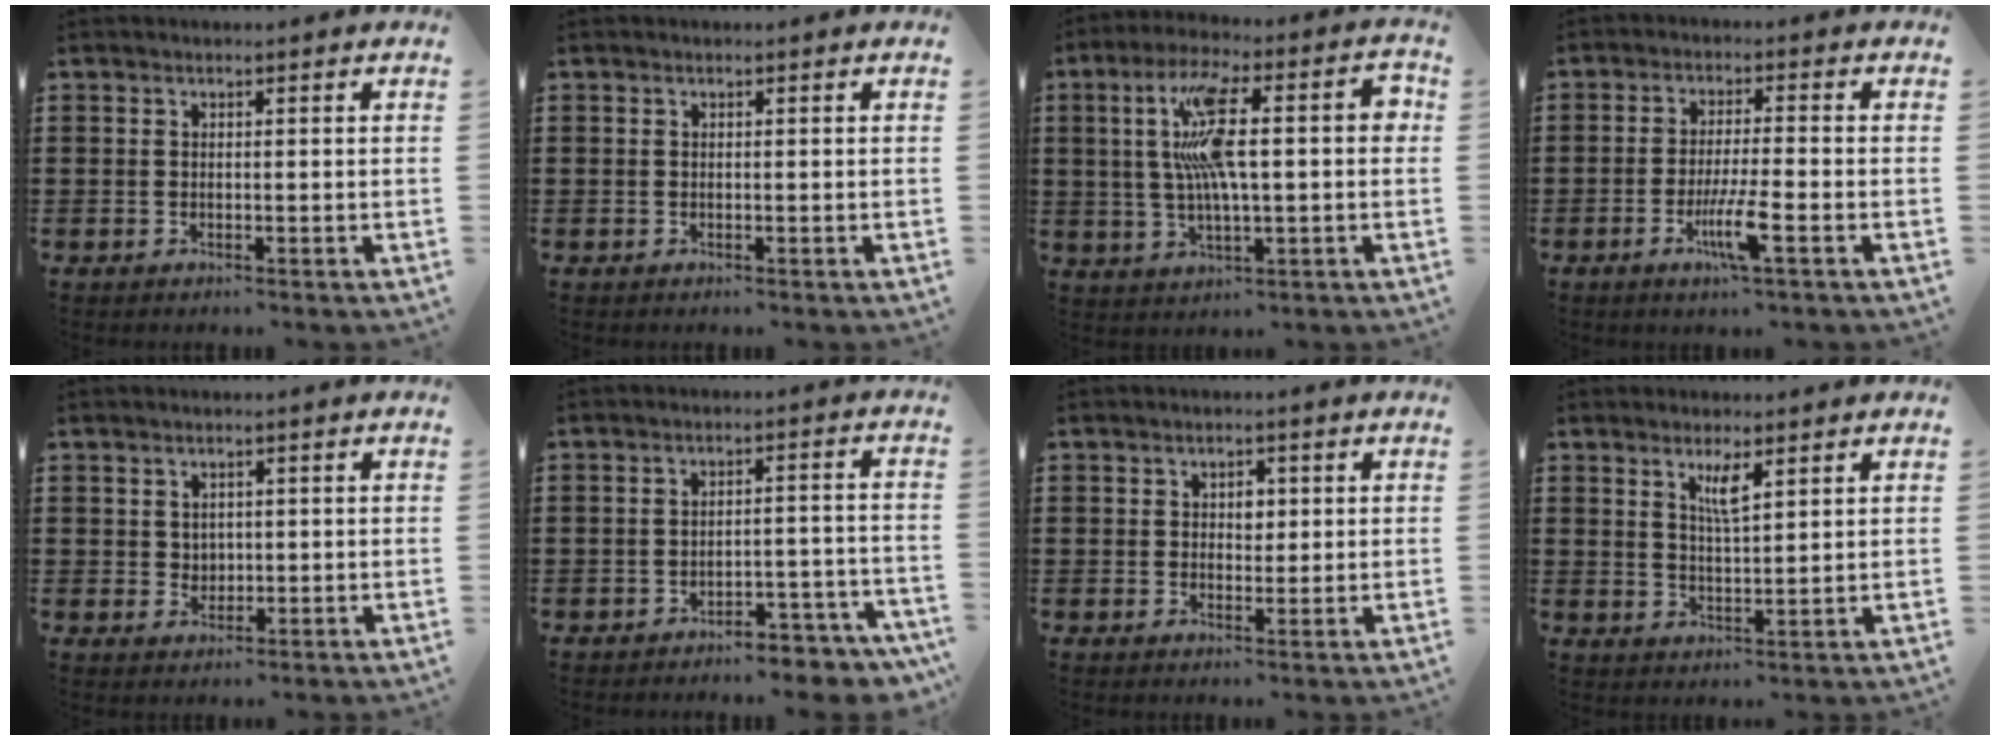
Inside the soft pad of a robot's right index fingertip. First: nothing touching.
{"total": 0.0}
{"total": 13.5, "force": [1.6, 3.8, 12.8], "torque": [-0.255, 0.009, 0.020]}
{"total": 6.2, "force": [-2.6, 0.4, 5.7], "torque": [-0.112, -0.017, -0.048]}
{"total": 1.8, "force": [0.9, 1.4, 0.4], "torque": [-0.013, 0.009, 0.017]}
{"total": 4.4, "force": [-4.1, 0.4, 1.3], "torque": [-0.025, 0.001, -0.082]}
{"total": 2.2, "force": [0.6, 1.5, 1.4], "torque": [-0.022, 0.005, 0.008]}
{"total": 3.7, "force": [2.0, 0.7, 3.0], "torque": [-0.056, 0.000, 0.032]}